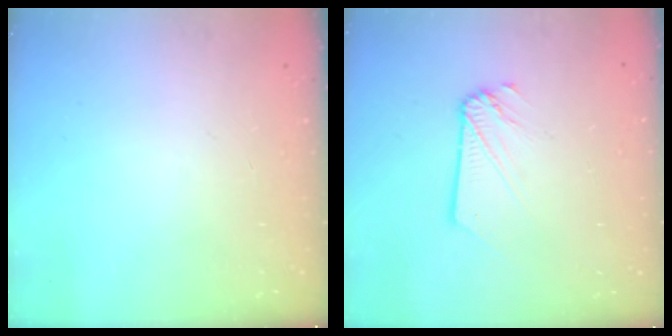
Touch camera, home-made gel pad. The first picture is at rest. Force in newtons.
{"total": 2.5, "press": 2.5, "slide": 0.1}